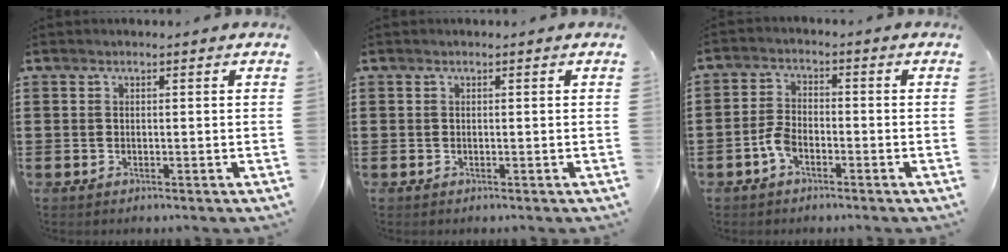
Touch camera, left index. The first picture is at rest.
{"total": 0.0}
{"total": 3.7, "force": [-2.0, 1.9, 2.5], "torque": [-0.067, 0.001, -0.044]}